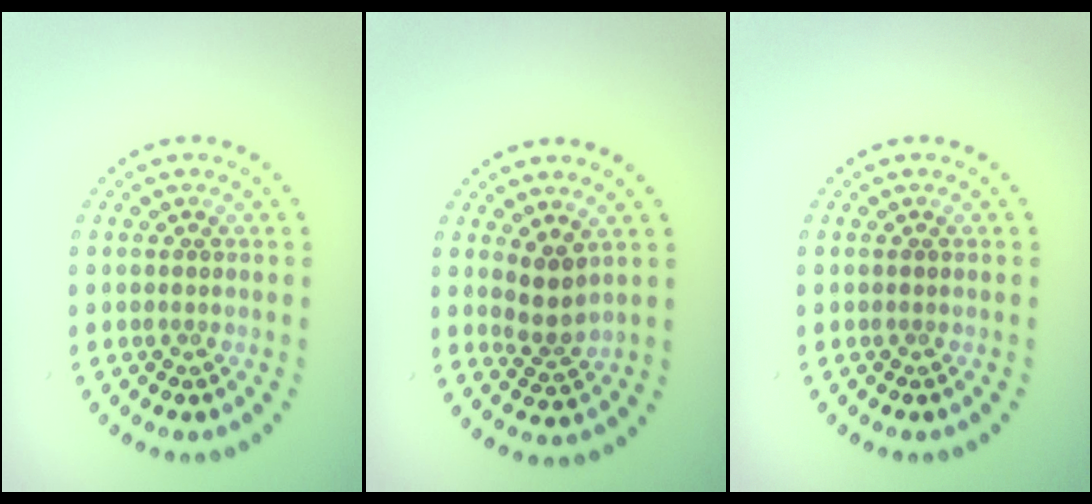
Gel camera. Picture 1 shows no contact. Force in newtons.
{"total": 2.4, "press": 1.9, "slide": 1.5}
{"total": 0.0}